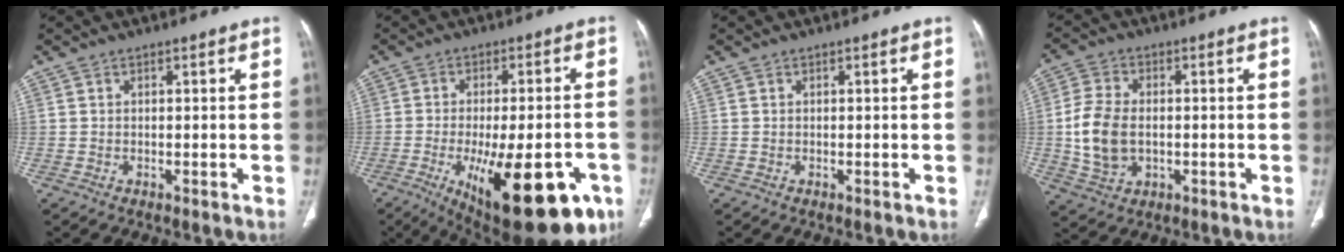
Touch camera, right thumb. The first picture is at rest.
{"total": 24.0, "force": [-10.0, 9.3, 19.7], "torque": [-0.238, 0.004, -0.125]}
{"total": 0.0}
{"total": 10.1, "force": [-0.7, 6.8, 7.5], "torque": [-0.148, 0.003, -0.010]}